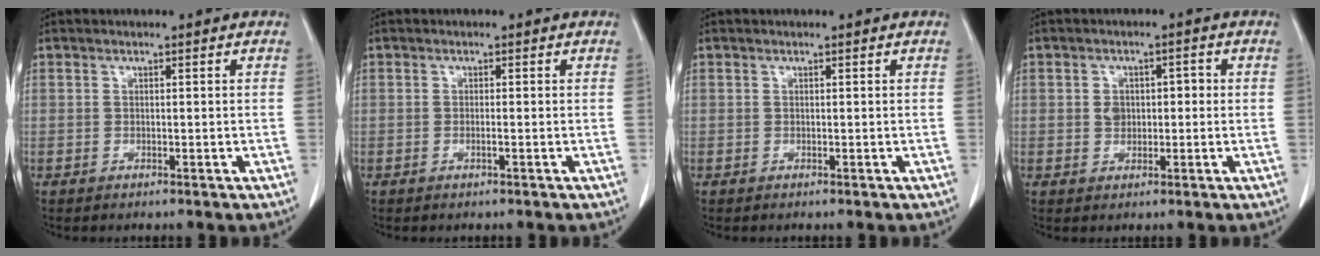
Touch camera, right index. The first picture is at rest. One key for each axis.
{"total": 0.6, "fx": -0.3, "fy": -0.1, "fz": 0.6, "tx": -0.013, "ty": 0.000, "tz": -0.002}
{"total": 0.0}
{"total": 3.2, "fx": 0.0, "fy": 2.5, "fz": 2.0, "tx": -0.033, "ty": 0.019, "tz": 0.006}